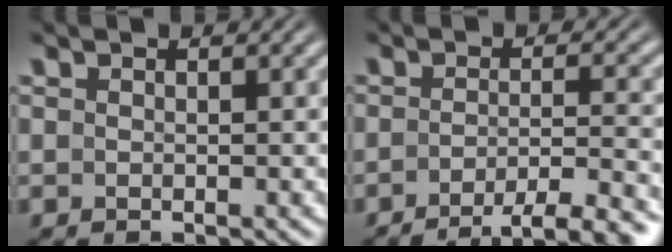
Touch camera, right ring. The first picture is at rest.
{"total": 6.4, "force": [-5.2, 1.4, 3.5], "torque": [-0.044, -0.013, -0.077]}